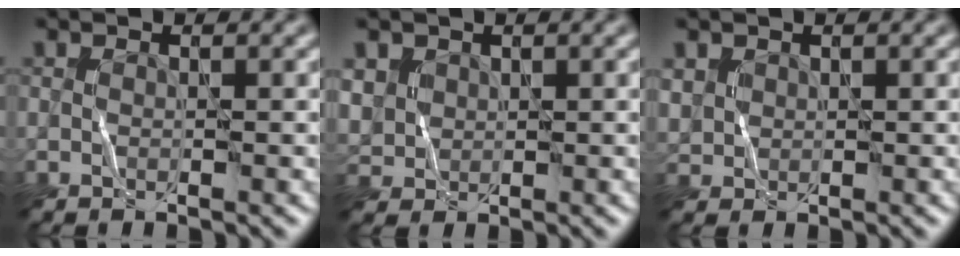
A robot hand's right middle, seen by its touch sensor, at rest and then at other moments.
{"total": 1.5, "force": [0.9, 1.1, -0.5], "torque": [-0.016, 0.003, 0.030]}
{"total": 0.9, "force": [0.5, 0.4, -0.5], "torque": [-0.008, 0.000, 0.027]}